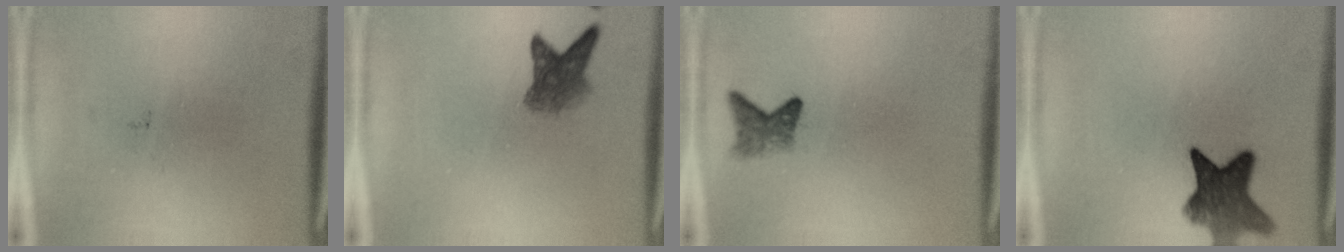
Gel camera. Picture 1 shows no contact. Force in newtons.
{"total": 4.2}
{"total": 2.4}
{"total": 8.4}